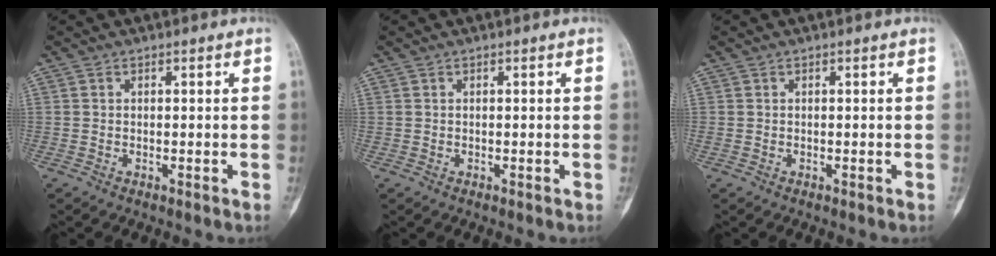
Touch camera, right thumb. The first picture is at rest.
{"total": 0.0}
{"total": 0.5, "force": [-0.1, 0.4, 0.3], "torque": [-0.010, 0.001, 0.002]}